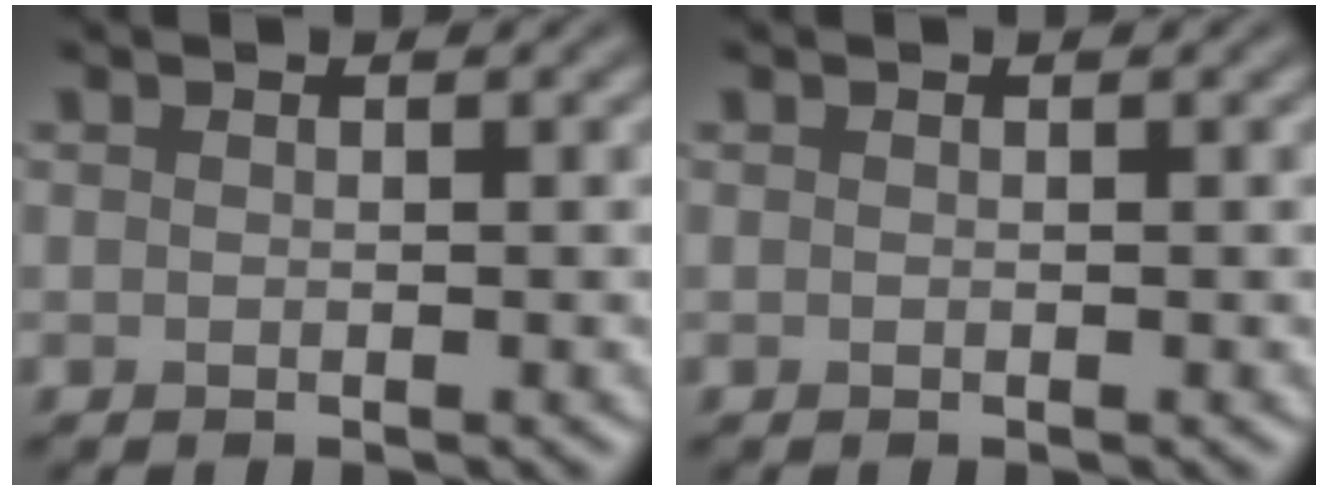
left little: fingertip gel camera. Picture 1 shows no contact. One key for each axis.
{"total": 0.0}